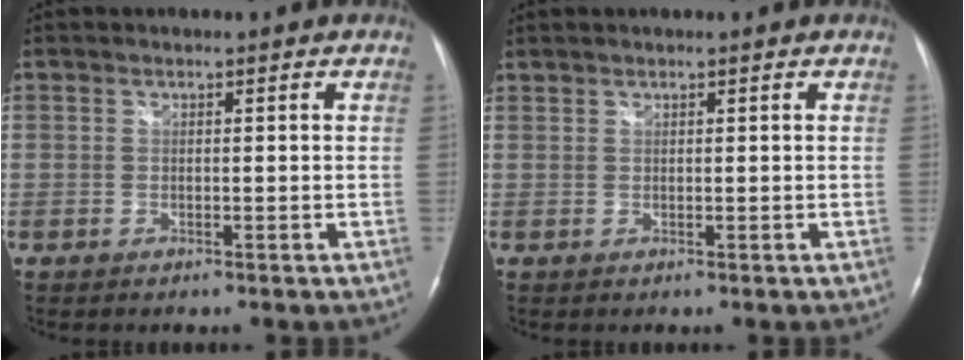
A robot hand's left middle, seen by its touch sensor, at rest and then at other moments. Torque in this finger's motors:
{"motor_torque": [0.62, -0.45, 0.54, 0.09]}